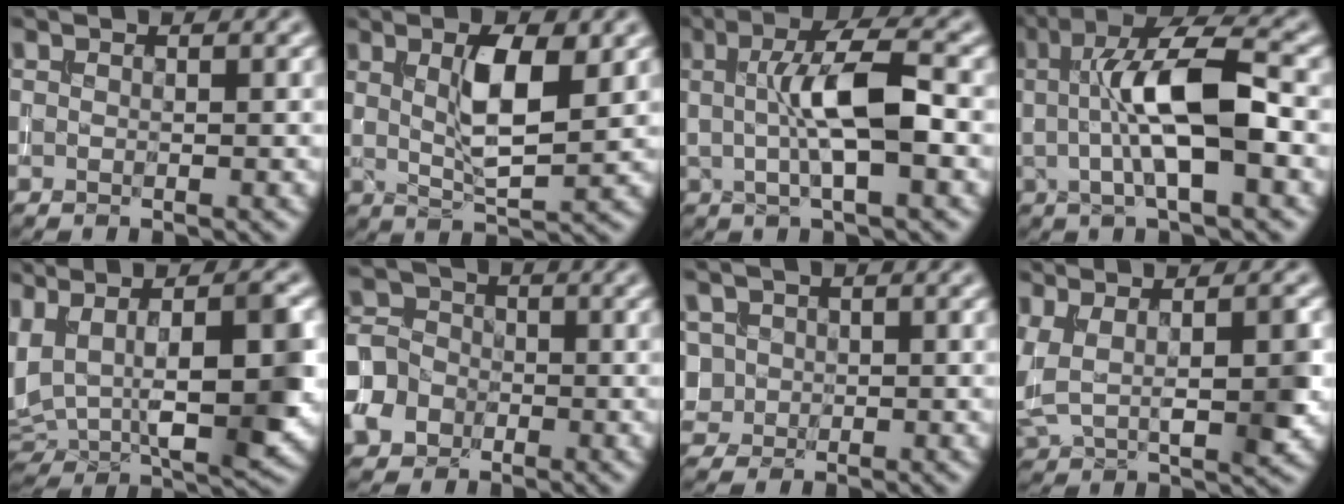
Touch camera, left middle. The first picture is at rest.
{"total": 5.3, "force": [1.5, 1.5, 4.8], "torque": [-0.083, 0.000, 0.028]}
{"total": 6.2, "force": [0.4, 1.5, 6.0], "torque": [-0.103, 0.008, 0.004]}
{"total": 8.3, "force": [0.5, 2.4, 7.9], "torque": [-0.132, 0.007, 0.006]}
{"total": 9.8, "force": [1.5, 4.6, 8.6], "torque": [-0.167, -0.008, 0.032]}
{"total": 5.3, "force": [-2.4, 4.4, 1.6], "torque": [-0.028, -0.005, -0.056]}
{"total": 2.2, "force": [0.5, 2.1, 0.2], "torque": [-0.003, 0.006, 0.023]}
{"total": 6.2, "force": [1.1, 2.7, 5.5], "torque": [-0.109, -0.003, 0.024]}